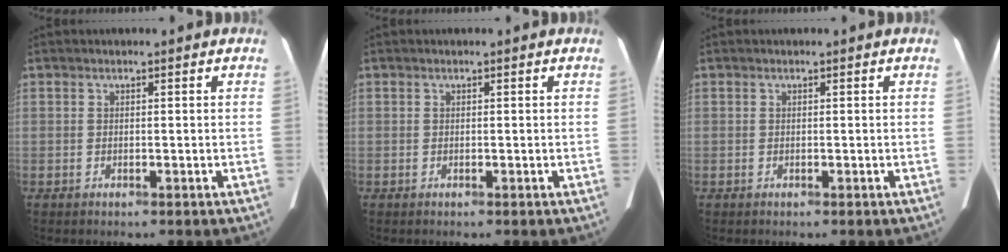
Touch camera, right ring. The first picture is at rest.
{"total": 0.0}
{"total": 0.0}